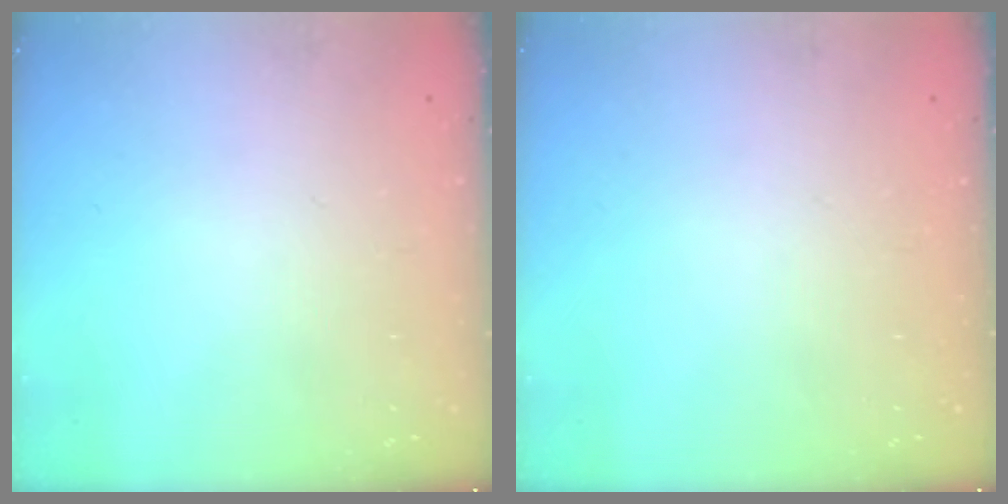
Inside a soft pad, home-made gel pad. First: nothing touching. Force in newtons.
{"total": 0.0}